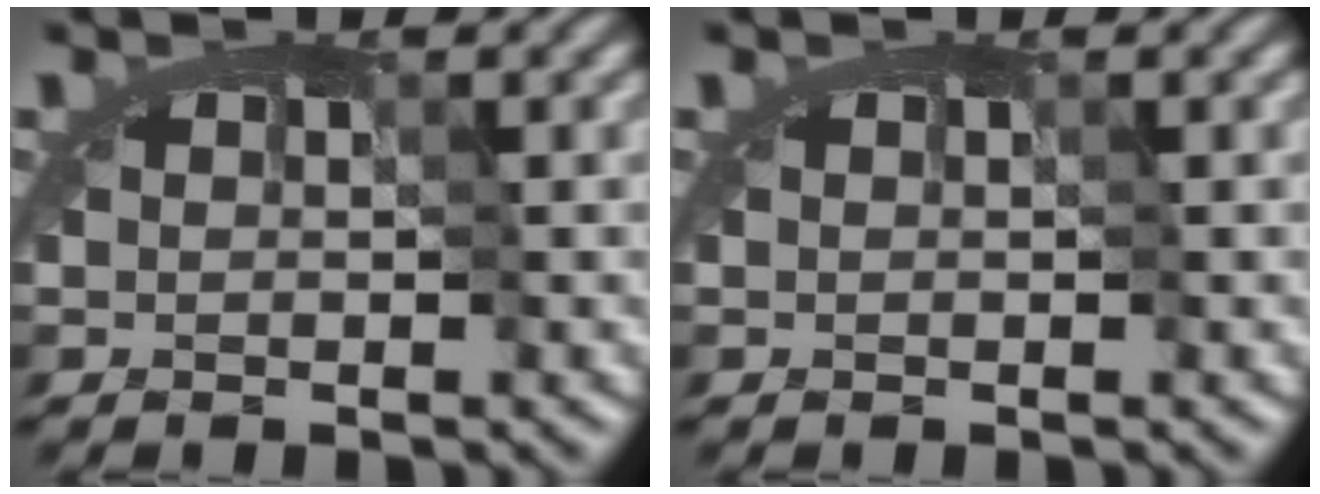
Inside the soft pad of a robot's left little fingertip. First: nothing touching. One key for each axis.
{"total": 0.0}